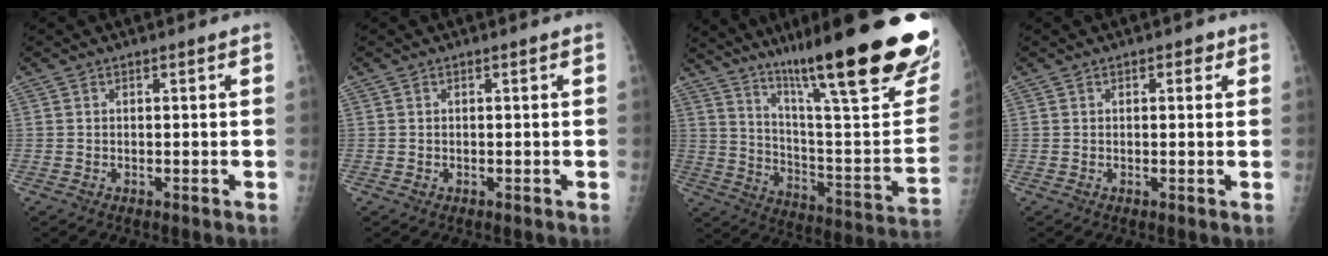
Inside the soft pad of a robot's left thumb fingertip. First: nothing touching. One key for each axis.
{"total": 0.0}
{"total": 32.9, "fx": 22.3, "fy": 5.1, "fz": 23.6, "tx": -0.283, "ty": -0.105, "tz": 0.328}
{"total": 1.9, "fx": 0.9, "fy": 1.0, "fz": 1.3, "tx": -0.008, "ty": 0.000, "tz": 0.009}